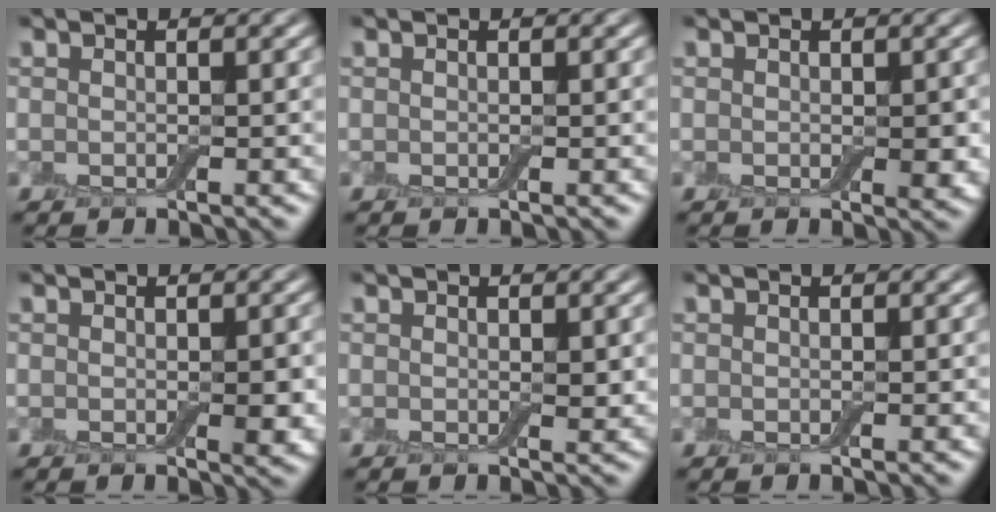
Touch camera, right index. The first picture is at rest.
{"total": 0.0}
{"total": 1.6, "force": [0.1, 0.9, 1.3], "torque": [-0.013, -0.003, 0.002]}
{"total": 1.9, "force": [-0.2, 0.8, 1.6], "torque": [-0.020, -0.006, -0.002]}
{"total": 1.0, "force": [0.2, 0.6, 0.8], "torque": [-0.008, -0.003, 0.004]}
{"total": 0.0}